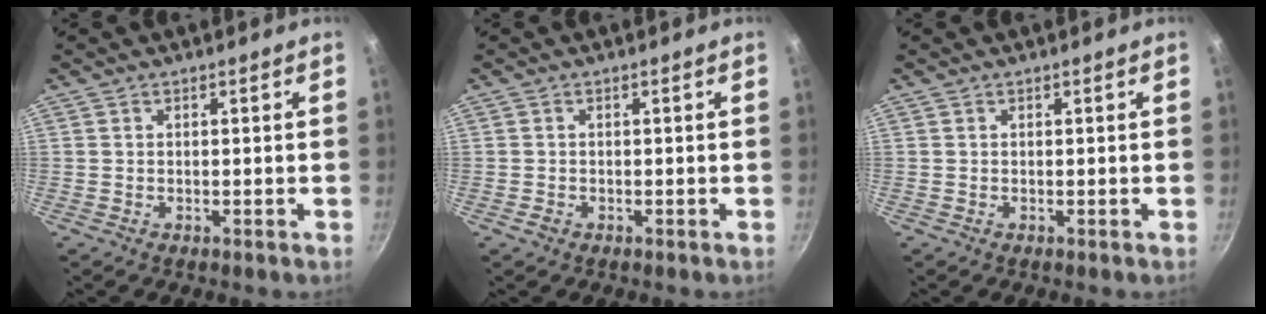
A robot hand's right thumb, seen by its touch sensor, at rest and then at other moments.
{"total": 1.1, "force": [-0.7, 0.8, 0.4], "torque": [-0.004, 0.002, -0.010]}
{"total": 0.0}